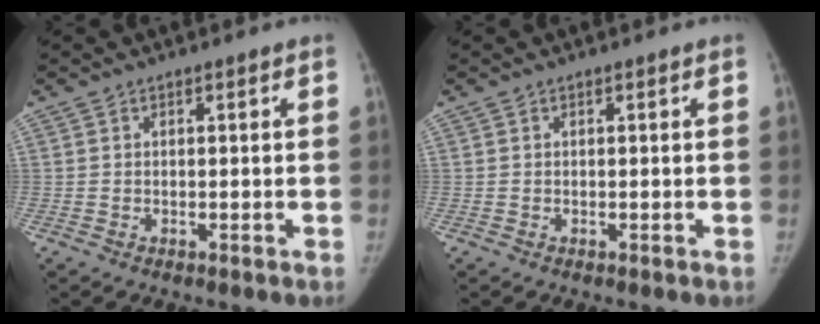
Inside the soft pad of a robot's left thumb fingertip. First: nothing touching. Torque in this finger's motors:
{"motor_torque": [0.00, 0.00, 0.30, -0.07, 0.00]}